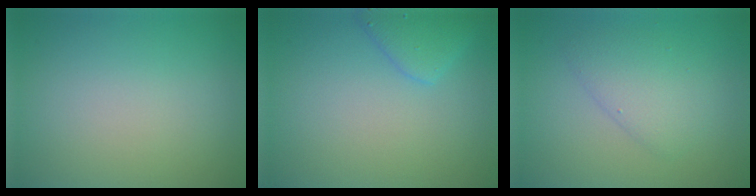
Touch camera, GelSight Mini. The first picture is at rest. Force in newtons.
{"total": 2.6, "press": 2.6, "slide": 0.2}
{"total": 3.0, "press": 3.0, "slide": 0.3}